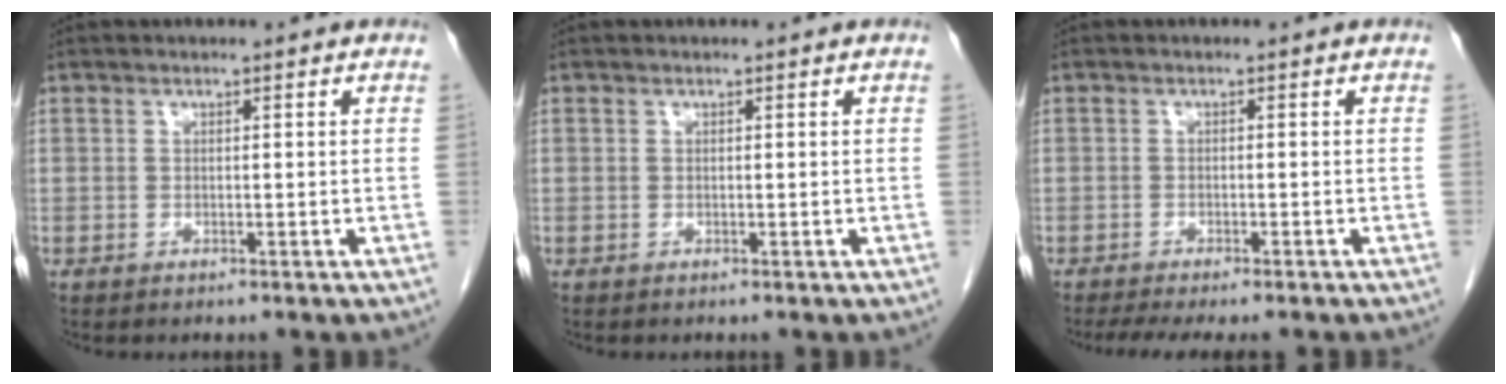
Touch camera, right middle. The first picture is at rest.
{"total": 0.0}
{"total": 8.2, "force": [-6.9, 1.4, 4.4], "torque": [-0.059, -0.009, -0.099]}